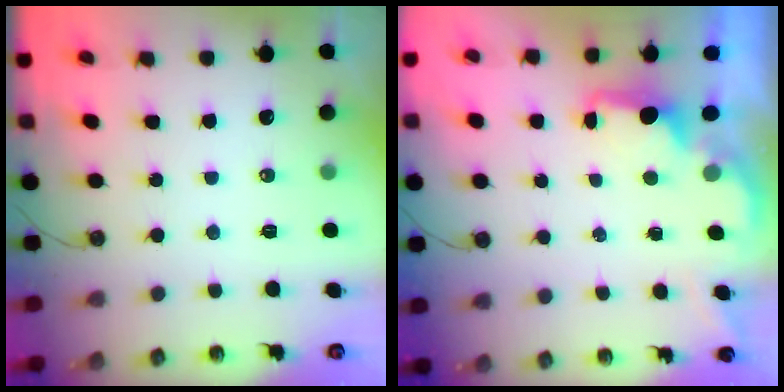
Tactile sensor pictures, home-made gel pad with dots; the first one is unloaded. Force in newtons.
{"total": 1.6, "press": 1.4, "slide": 0.7}